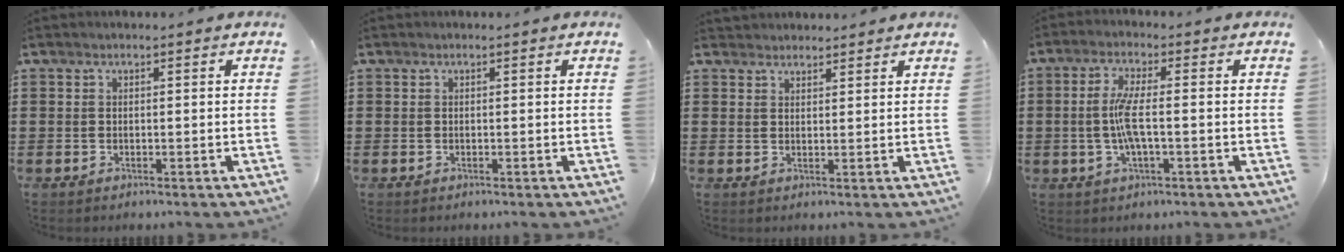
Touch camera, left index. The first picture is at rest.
{"total": 0.0}
{"total": 2.1, "force": [2.0, 0.4, -0.2], "torque": [0.000, 0.000, 0.041]}
{"total": 5.6, "force": [-0.7, 1.2, 5.4], "torque": [-0.119, -0.003, -0.022]}